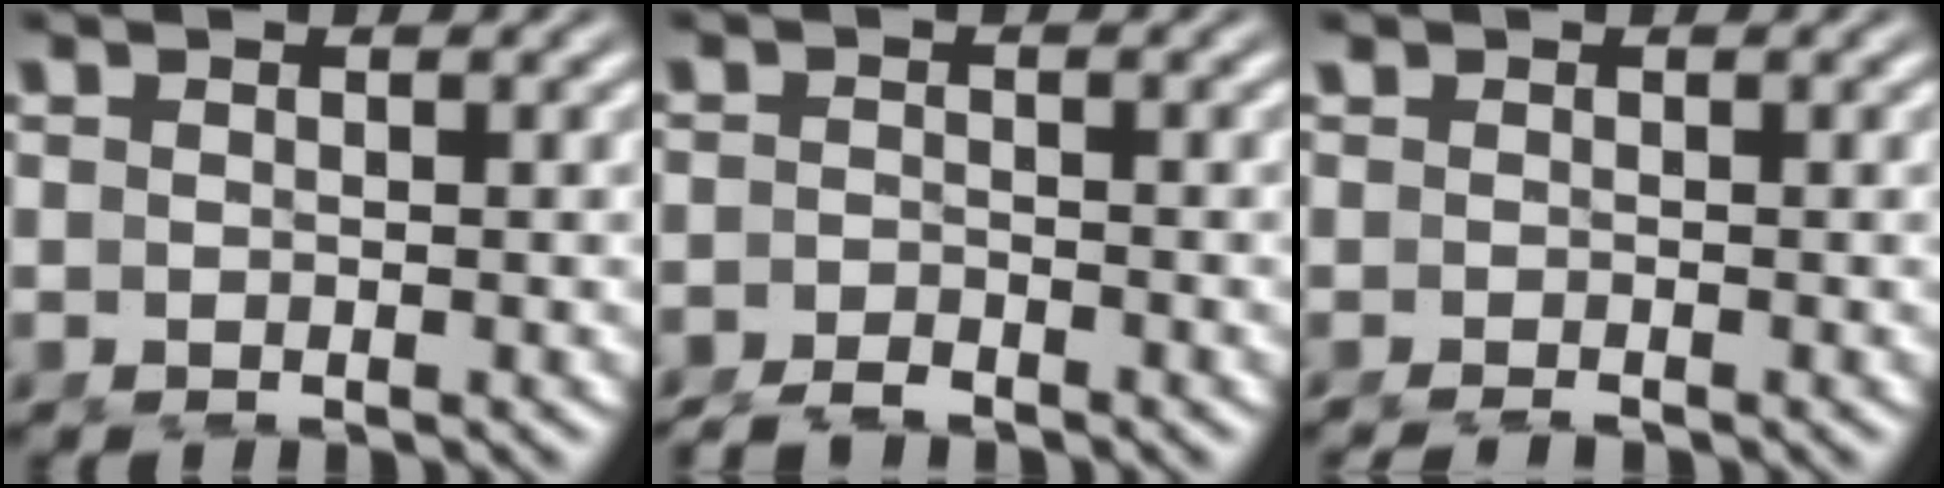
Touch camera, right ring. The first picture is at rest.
{"total": 2.0, "force": [-2.0, -0.1, -0.2], "torque": [0.005, -0.007, -0.035]}
{"total": 0.9, "force": [-0.8, -0.3, -0.3], "torque": [0.005, -0.010, -0.008]}